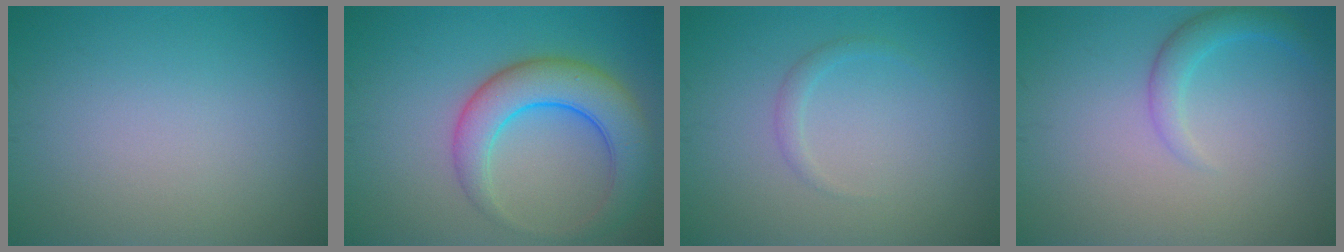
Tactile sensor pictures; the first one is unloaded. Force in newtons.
{"total": 6.5, "press": 6.5, "slide": 0.5}
{"total": 1.0, "press": 1.0, "slide": 0.1}
{"total": 2.2, "press": 2.2, "slide": 0.1}